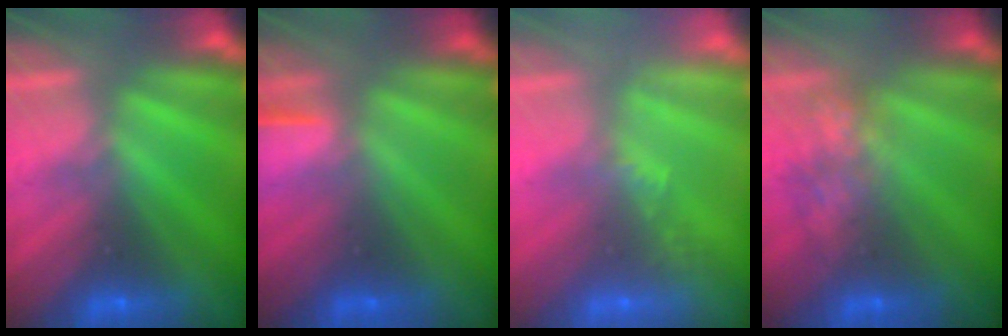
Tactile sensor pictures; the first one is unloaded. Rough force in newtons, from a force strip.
{"total": 1.4}
{"total": 2.2}
{"total": 4.9}